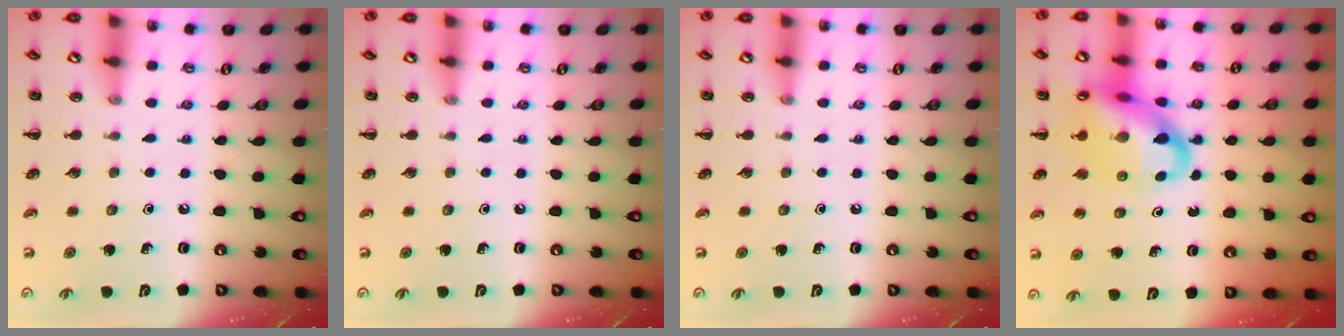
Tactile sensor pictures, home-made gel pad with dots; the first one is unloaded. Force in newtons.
{"total": 0.0}
{"total": 0.0}
{"total": 18.6, "press": 18.1, "slide": 4.0}